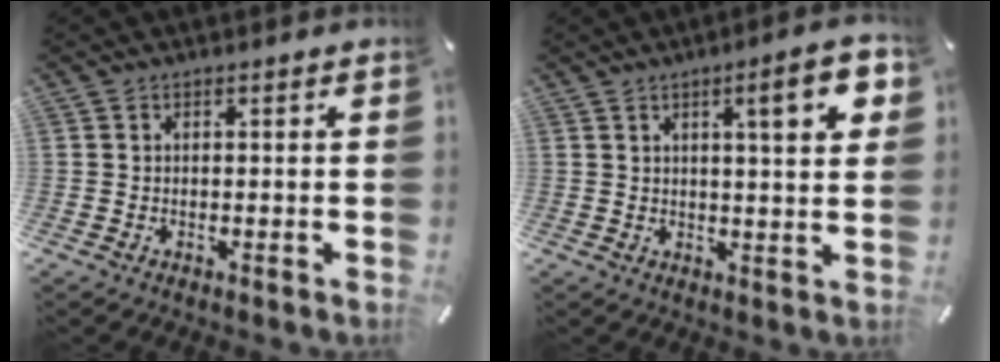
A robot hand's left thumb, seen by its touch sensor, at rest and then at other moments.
{"total": 10.4, "force": [4.3, 1.9, 9.3], "torque": [-0.132, -0.008, 0.059]}